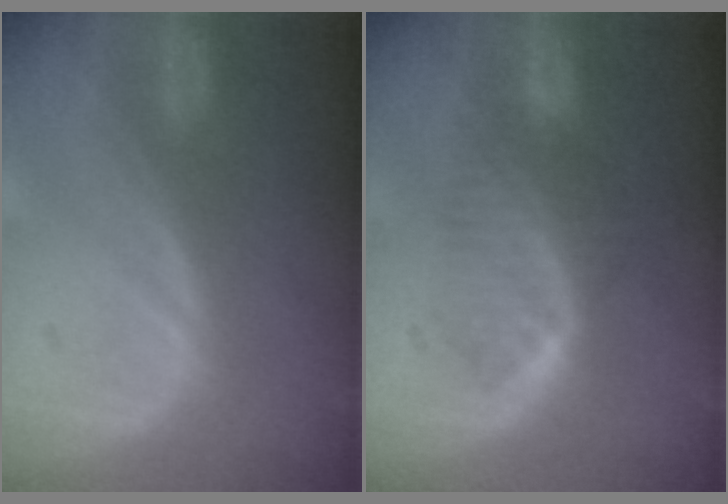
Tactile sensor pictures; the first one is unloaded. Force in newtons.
{"total": 6.4, "press": 5.8, "slide": 2.7}